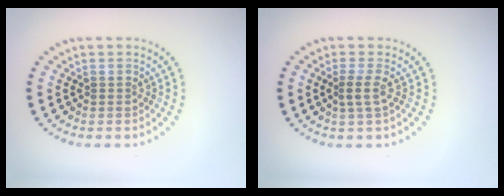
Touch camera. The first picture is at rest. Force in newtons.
{"total": 1.7, "press": 1.2, "slide": 1.2}